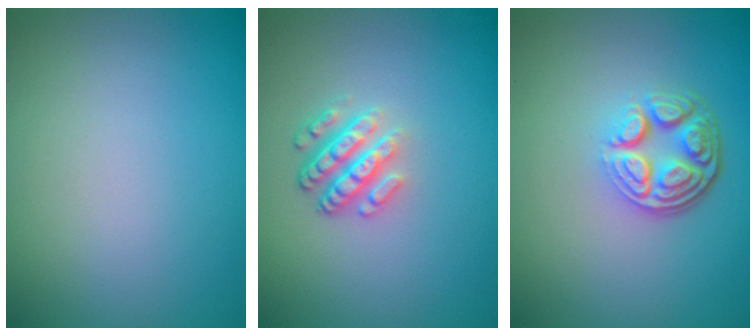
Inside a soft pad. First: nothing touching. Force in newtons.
{"total": 3.5, "press": 2.6, "slide": 2.4}
{"total": 4.9, "press": 3.5, "slide": 3.4}